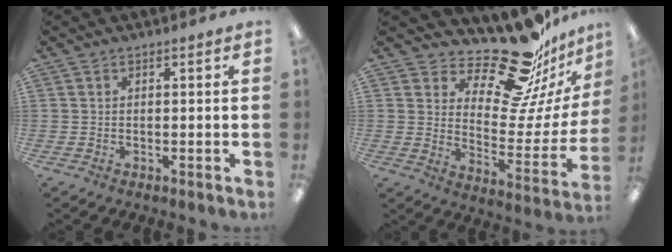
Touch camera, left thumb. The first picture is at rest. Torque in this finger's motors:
{"motor_torque": [1.08, 0.33, -0.40, -0.36, 0.00]}